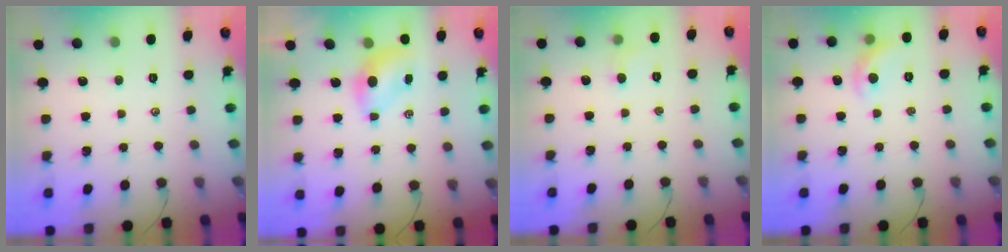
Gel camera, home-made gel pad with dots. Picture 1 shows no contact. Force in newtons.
{"total": 4.8, "press": 4.8, "slide": 0.6}
{"total": 3.9, "press": 3.8, "slide": 1.1}
{"total": 6.5, "press": 6.4, "slide": 0.8}